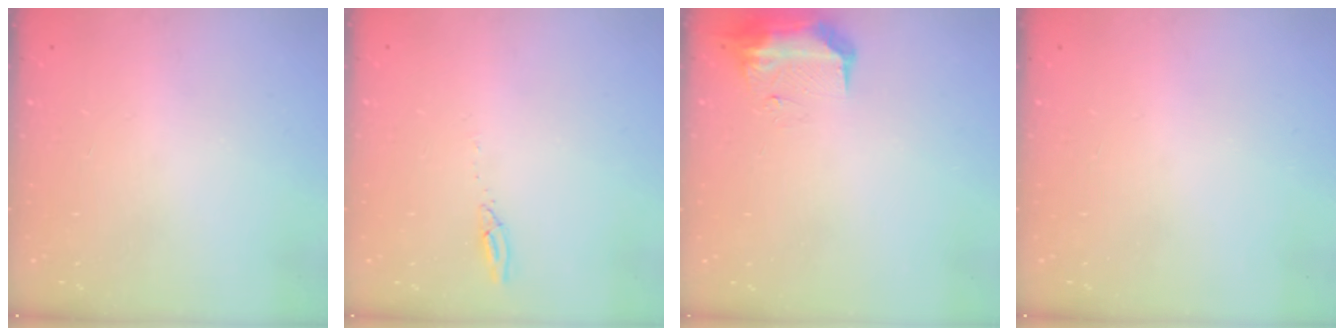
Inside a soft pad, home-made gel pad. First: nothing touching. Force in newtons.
{"total": 2.7, "press": 2.7, "slide": 0.2}
{"total": 15.7, "press": 10.5, "slide": 11.7}
{"total": 0.0}